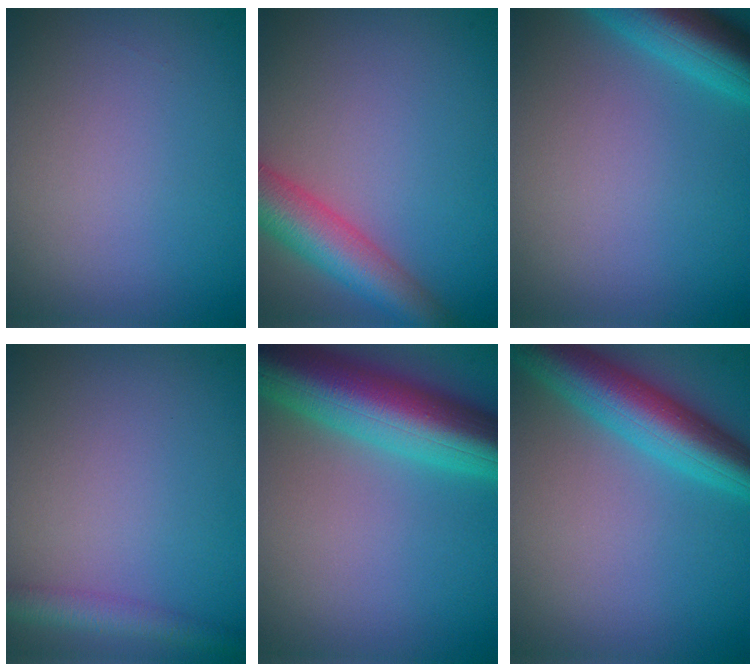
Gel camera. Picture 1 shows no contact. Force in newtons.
{"total": 6.4, "press": 6.4, "slide": 0.3}
{"total": 6.6, "press": 6.5, "slide": 0.4}
{"total": 2.8, "press": 2.8, "slide": 0.1}
{"total": 11.7, "press": 11.7, "slide": 0.2}
{"total": 7.7, "press": 7.7, "slide": 0.3}